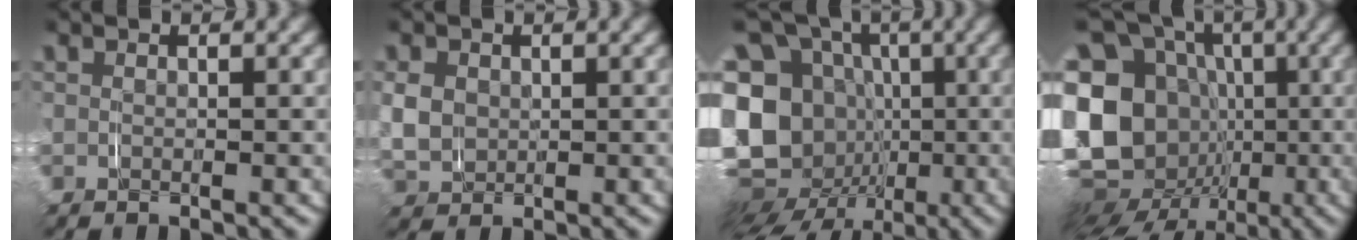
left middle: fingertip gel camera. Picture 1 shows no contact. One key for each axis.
{"total": 3.9, "fx": 0.3, "fy": 3.3, "fz": 2.0, "tx": -0.065, "ty": -0.009, "tz": 0.015}
{"total": 15.9, "fx": -1.8, "fy": 13.4, "fz": 8.4, "tx": -0.171, "ty": -0.050, "tz": -0.029}
{"total": 17.9, "fx": -1.7, "fy": 14.9, "fz": 9.8, "tx": -0.196, "ty": -0.051, "tz": -0.025}